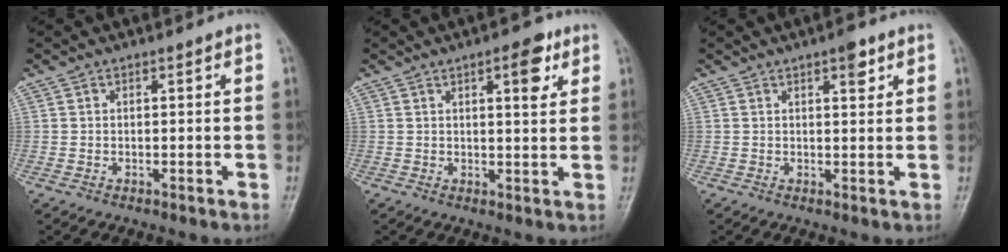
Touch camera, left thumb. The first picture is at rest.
{"total": 5.5, "force": [2.7, 2.0, 4.4], "torque": [-0.047, -0.010, 0.034]}
{"total": 3.2, "force": [1.8, 1.2, 2.4], "torque": [-0.024, -0.007, 0.024]}